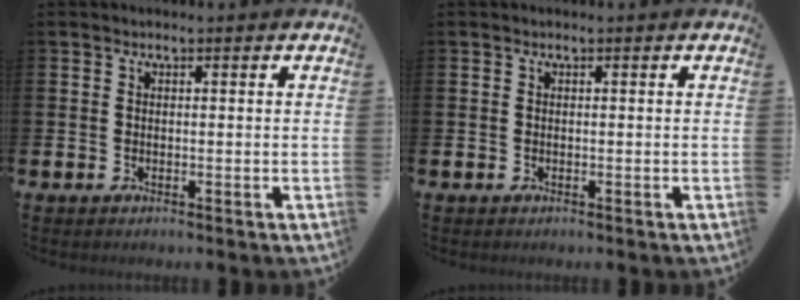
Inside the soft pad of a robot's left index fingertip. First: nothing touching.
{"total": 0.0}